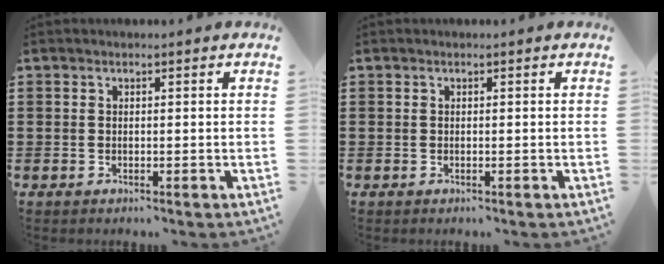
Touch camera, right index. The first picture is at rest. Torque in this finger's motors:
{"motor_torque": [0.11, 0.18, 0.00, -0.01]}